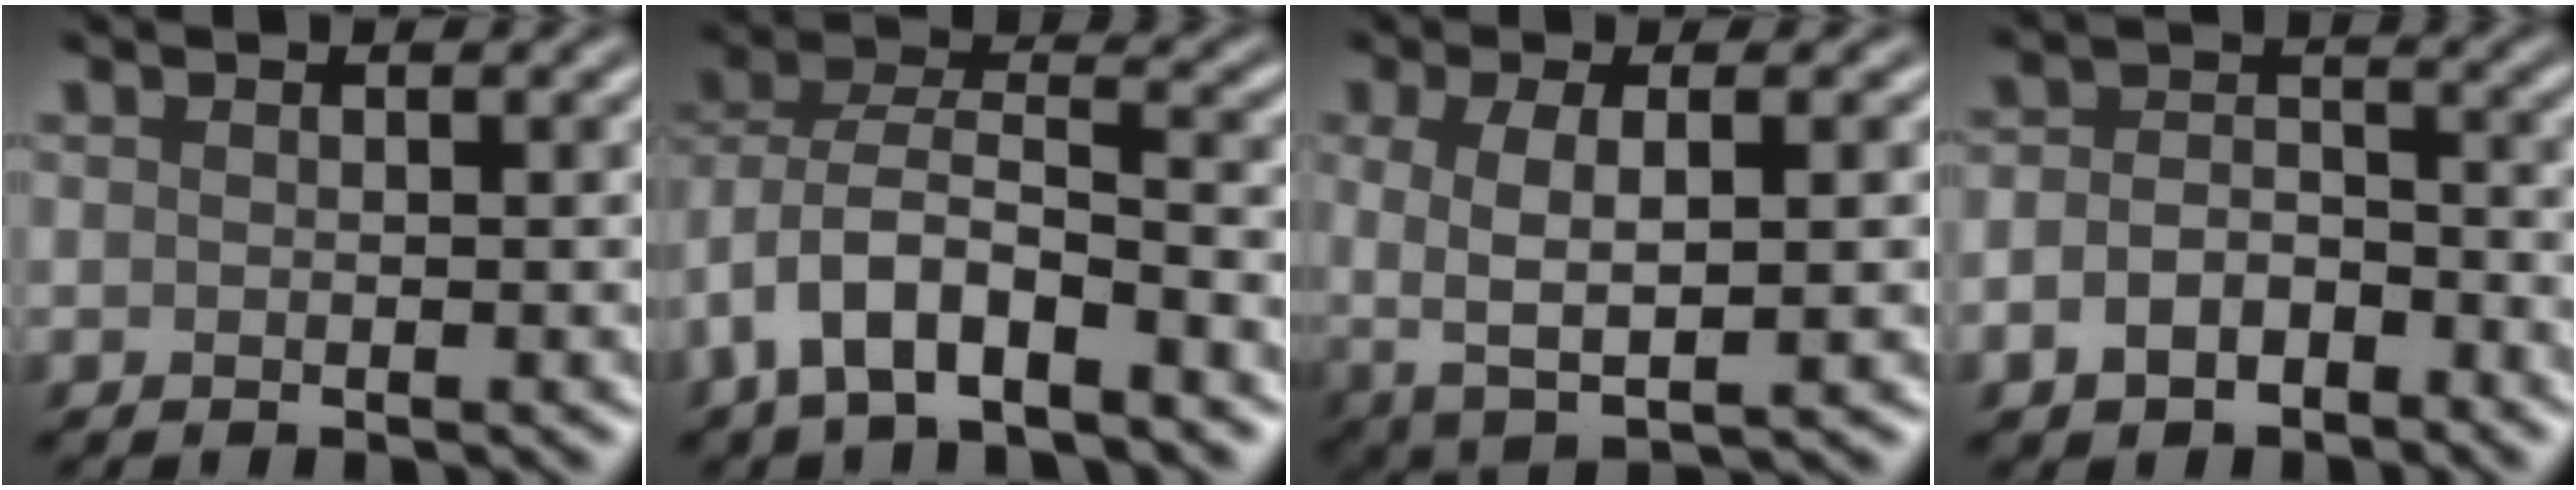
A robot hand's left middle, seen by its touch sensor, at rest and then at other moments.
{"total": 7.8, "force": [-4.1, 3.6, 5.6], "torque": [-0.100, 0.010, -0.082]}
{"total": 4.6, "force": [-0.3, 1.5, 4.4], "torque": [-0.084, -0.006, -0.003]}
{"total": 3.9, "force": [-2.1, 2.5, 2.2], "torque": [-0.044, 0.001, -0.044]}